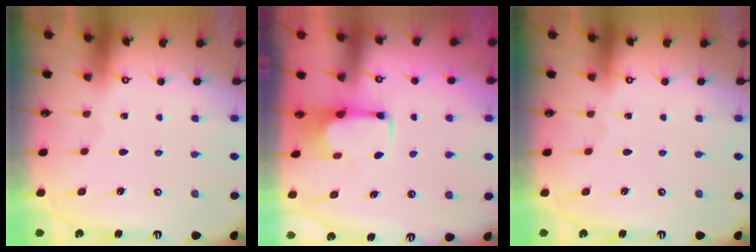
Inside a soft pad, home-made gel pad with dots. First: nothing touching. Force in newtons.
{"total": 1.7, "press": 1.4, "slide": 0.9}
{"total": 0.0}